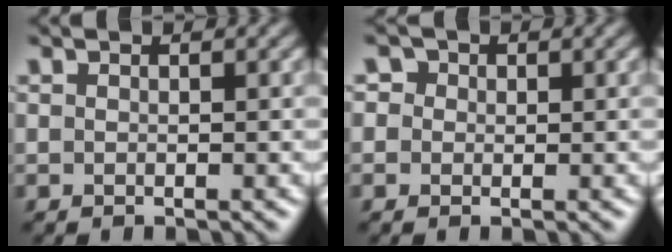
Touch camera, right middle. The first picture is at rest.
{"total": 1.8, "force": [0.6, 1.6, 0.5], "torque": [-0.010, 0.000, -0.001]}